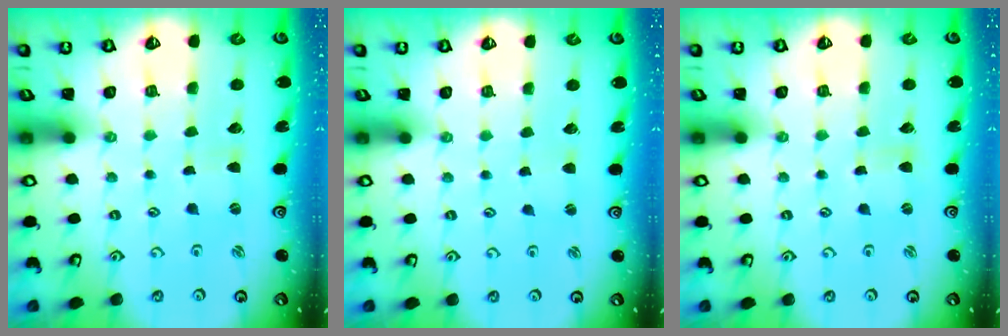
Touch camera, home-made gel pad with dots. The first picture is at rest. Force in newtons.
{"total": 1.4, "press": 1.4, "slide": 0.3}
{"total": 0.0}